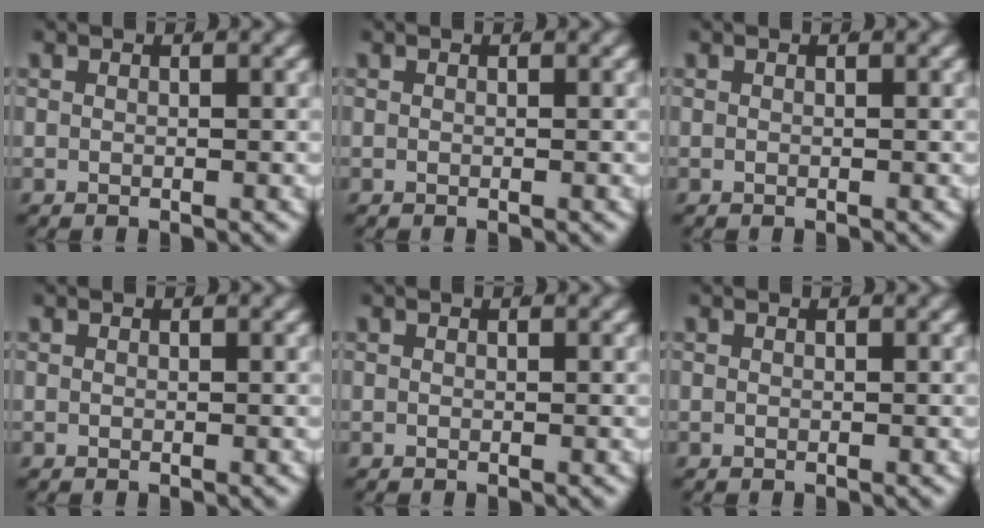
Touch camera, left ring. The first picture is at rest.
{"total": 0.0}
{"total": 0.0}
{"total": 0.0}
{"total": 0.0}
{"total": 0.0}